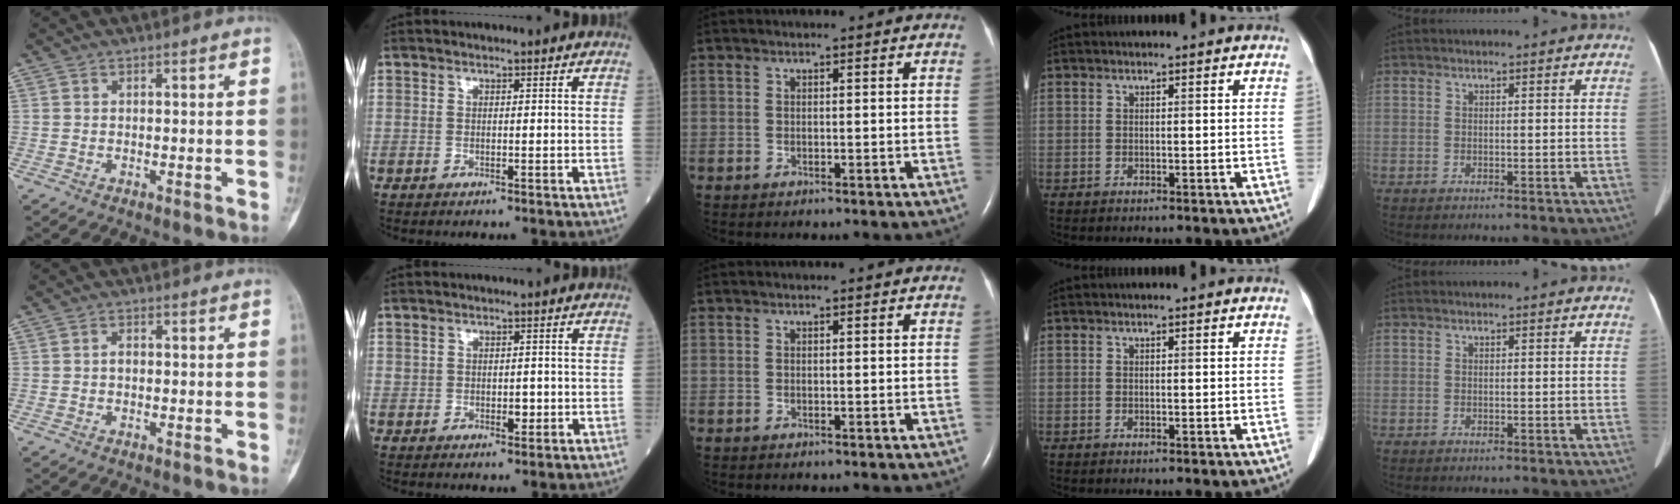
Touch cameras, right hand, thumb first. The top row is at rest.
{"thumb": {"total": 1.2, "force": [-0.2, 0.7, 0.9], "torque": [-0.010, 0.003, -0.005]}, "index": {"total": 1.9, "force": [-0.1, 1.3, 1.4], "torque": [-0.020, 0.000, 0.002]}}